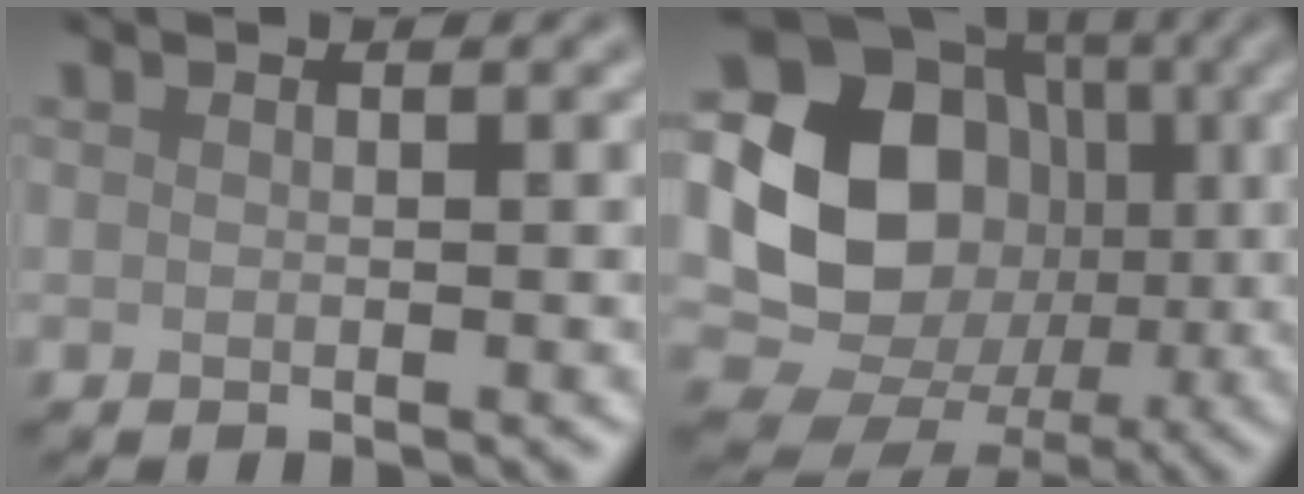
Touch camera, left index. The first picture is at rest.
{"total": 12.4, "force": [-0.2, 10.4, 6.8], "torque": [-0.113, -0.008, -0.022]}